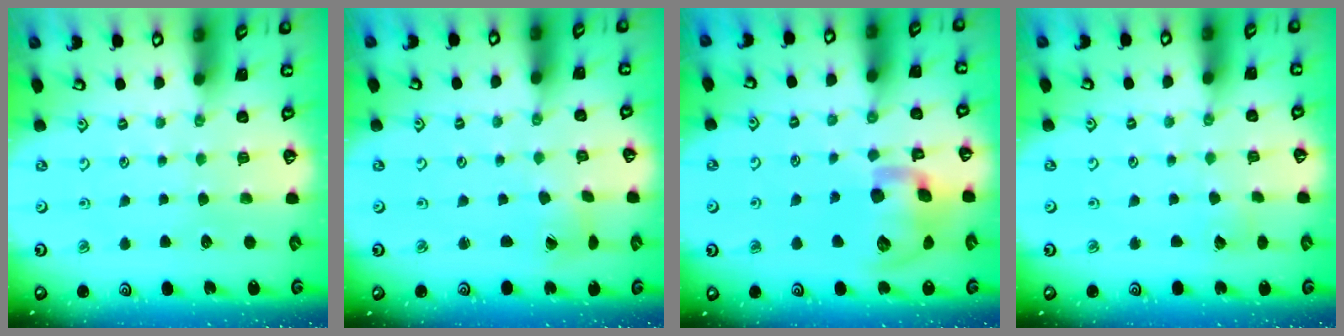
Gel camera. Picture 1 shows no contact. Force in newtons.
{"total": 1.5, "press": 1.4, "slide": 0.2}
{"total": 16.9, "press": 16.7, "slide": 2.6}
{"total": 2.8, "press": 2.8, "slide": 0.3}